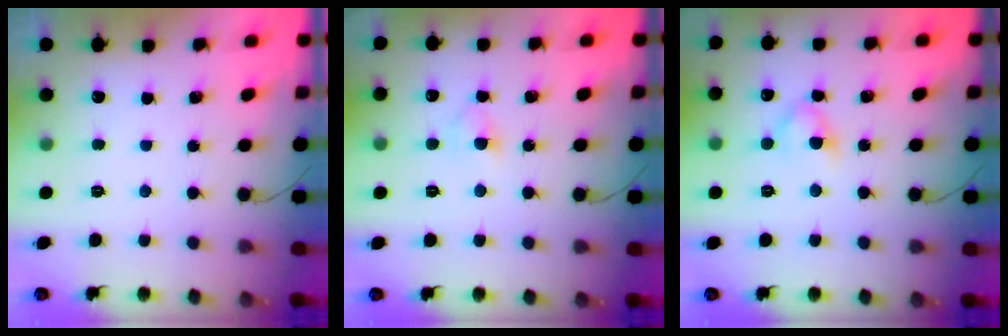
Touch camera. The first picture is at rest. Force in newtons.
{"total": 3.6, "press": 3.4, "slide": 1.2}
{"total": 3.9, "press": 3.7, "slide": 1.2}